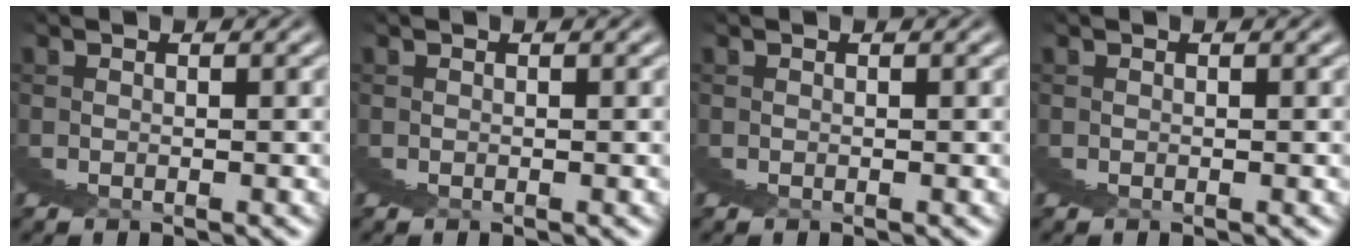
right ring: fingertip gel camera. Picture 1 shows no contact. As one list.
[{"total": 0.0}, {"total": 0.0}, {"total": 0.0}]